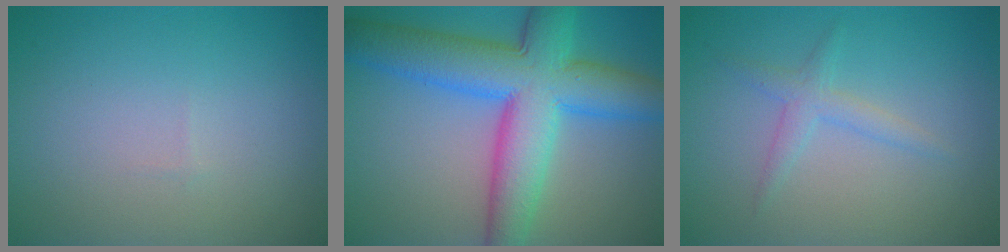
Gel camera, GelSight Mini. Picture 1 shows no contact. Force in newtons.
{"total": 10.7, "press": 10.7, "slide": 0.3}
{"total": 1.8, "press": 1.8, "slide": 0.0}